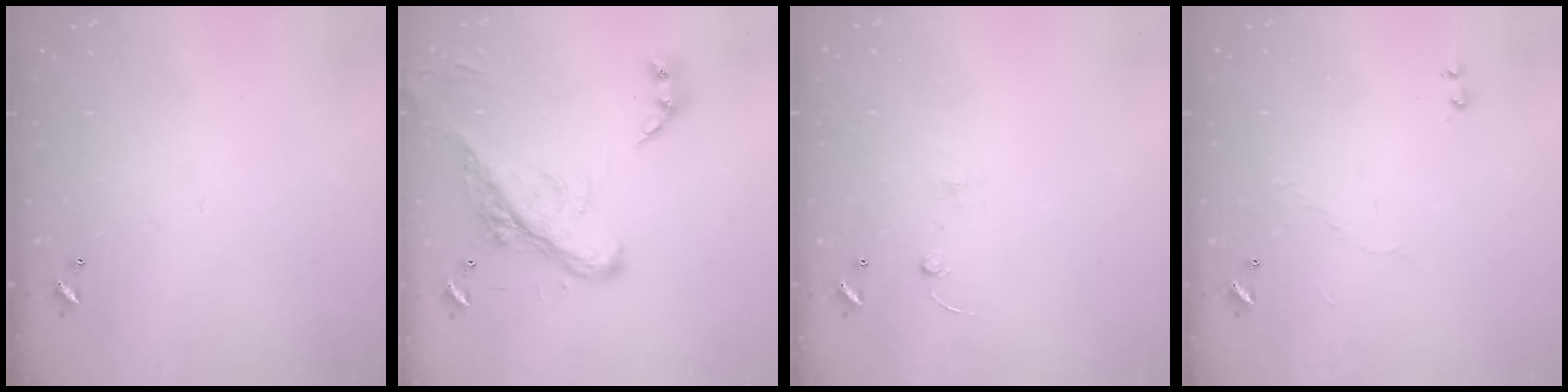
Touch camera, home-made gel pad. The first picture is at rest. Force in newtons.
{"total": 10.0, "press": 9.8, "slide": 2.0}
{"total": 2.5, "press": 2.4, "slide": 0.8}
{"total": 4.6, "press": 4.6, "slide": 0.3}